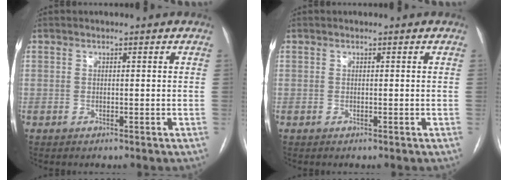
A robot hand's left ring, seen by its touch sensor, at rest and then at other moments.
{"total": 0.0}